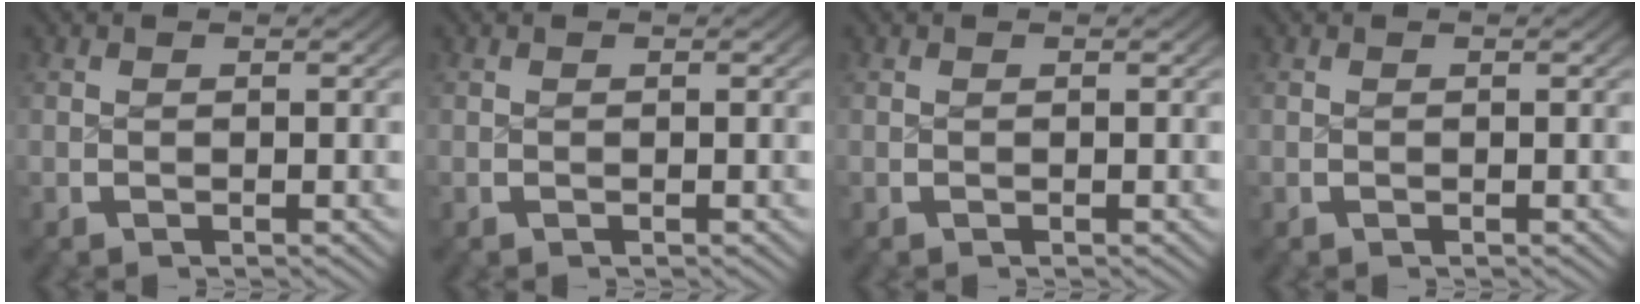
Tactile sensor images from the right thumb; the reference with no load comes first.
{"total": 0.0}
{"total": 0.0}
{"total": 0.0}